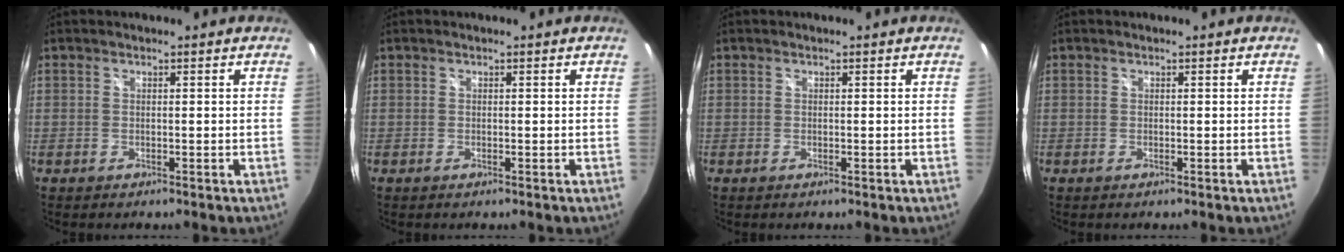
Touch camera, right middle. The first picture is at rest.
{"total": 0.0}
{"total": 0.0}
{"total": 0.0}